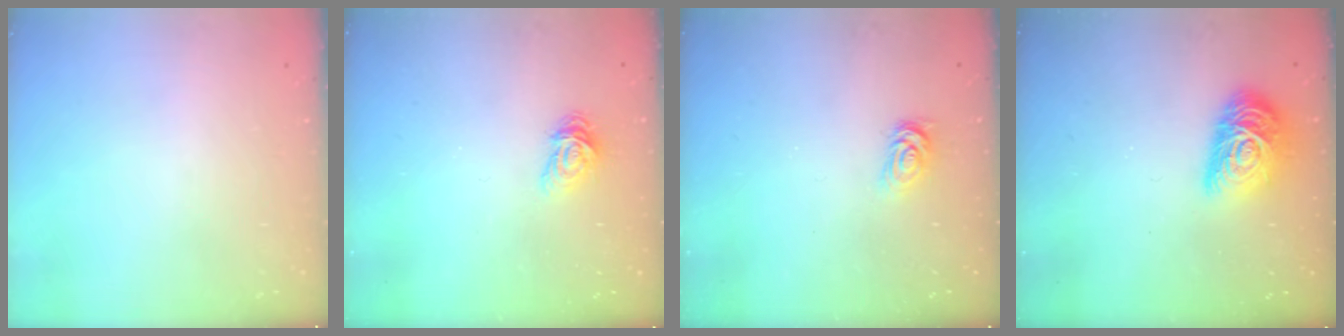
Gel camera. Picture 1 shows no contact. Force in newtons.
{"total": 4.6, "press": 4.6, "slide": 0.3}
{"total": 2.6, "press": 2.6, "slide": 0.4}
{"total": 14.9, "press": 14.9, "slide": 0.7}